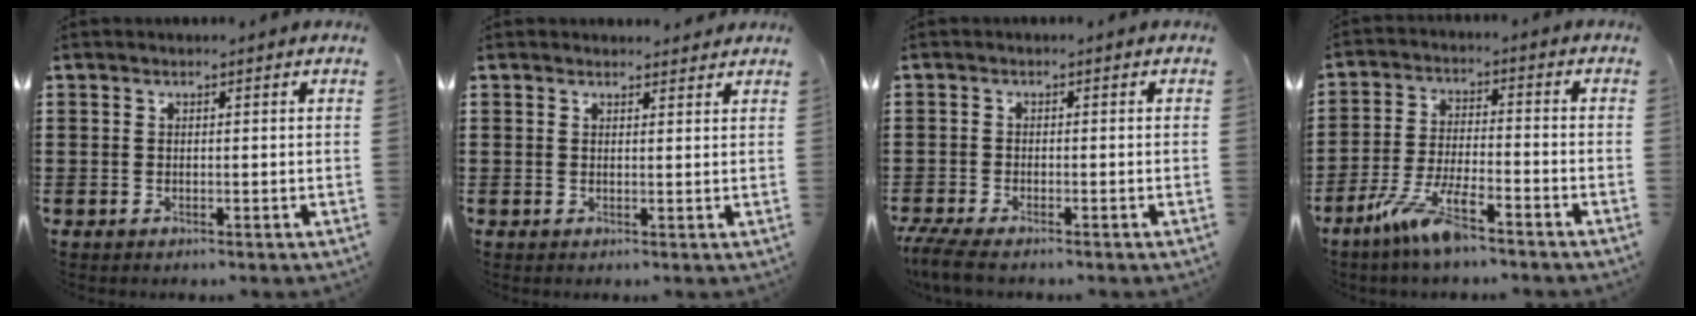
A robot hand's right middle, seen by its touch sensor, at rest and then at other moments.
{"total": 1.3, "force": [1.3, 0.0, 0.1], "torque": [0.002, -0.005, 0.024]}
{"total": 3.2, "force": [-2.8, 0.0, 1.4], "torque": [-0.046, -0.015, -0.060]}
{"total": 8.1, "force": [-5.8, 1.2, 5.5], "torque": [-0.117, -0.007, -0.109]}